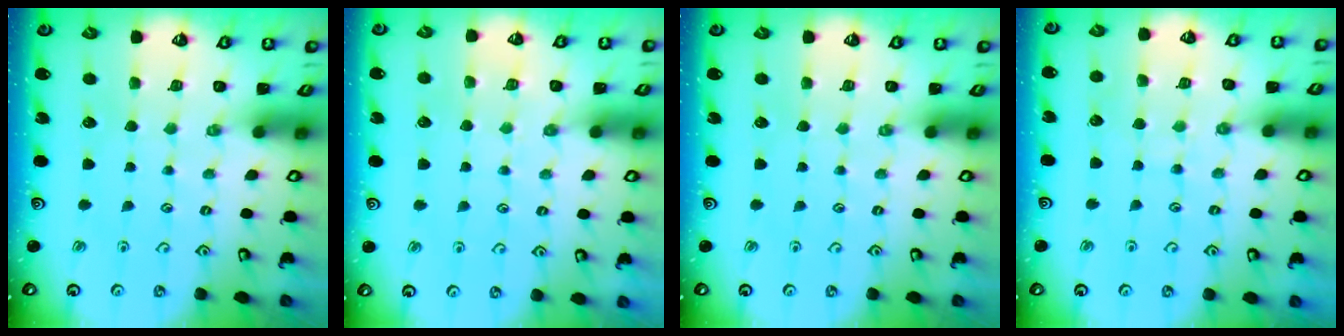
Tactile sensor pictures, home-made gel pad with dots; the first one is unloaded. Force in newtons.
{"total": 5.0, "press": 5.0, "slide": 0.6}
{"total": 0.0}
{"total": 6.8, "press": 6.8, "slide": 0.6}